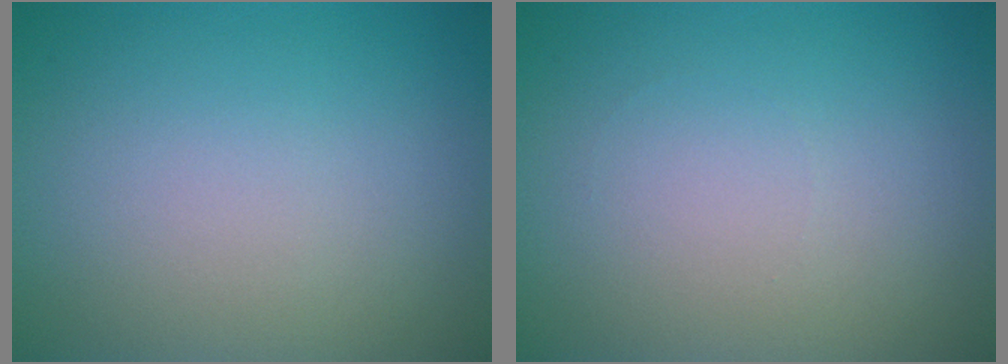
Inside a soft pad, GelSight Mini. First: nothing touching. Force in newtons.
{"total": 0.0}